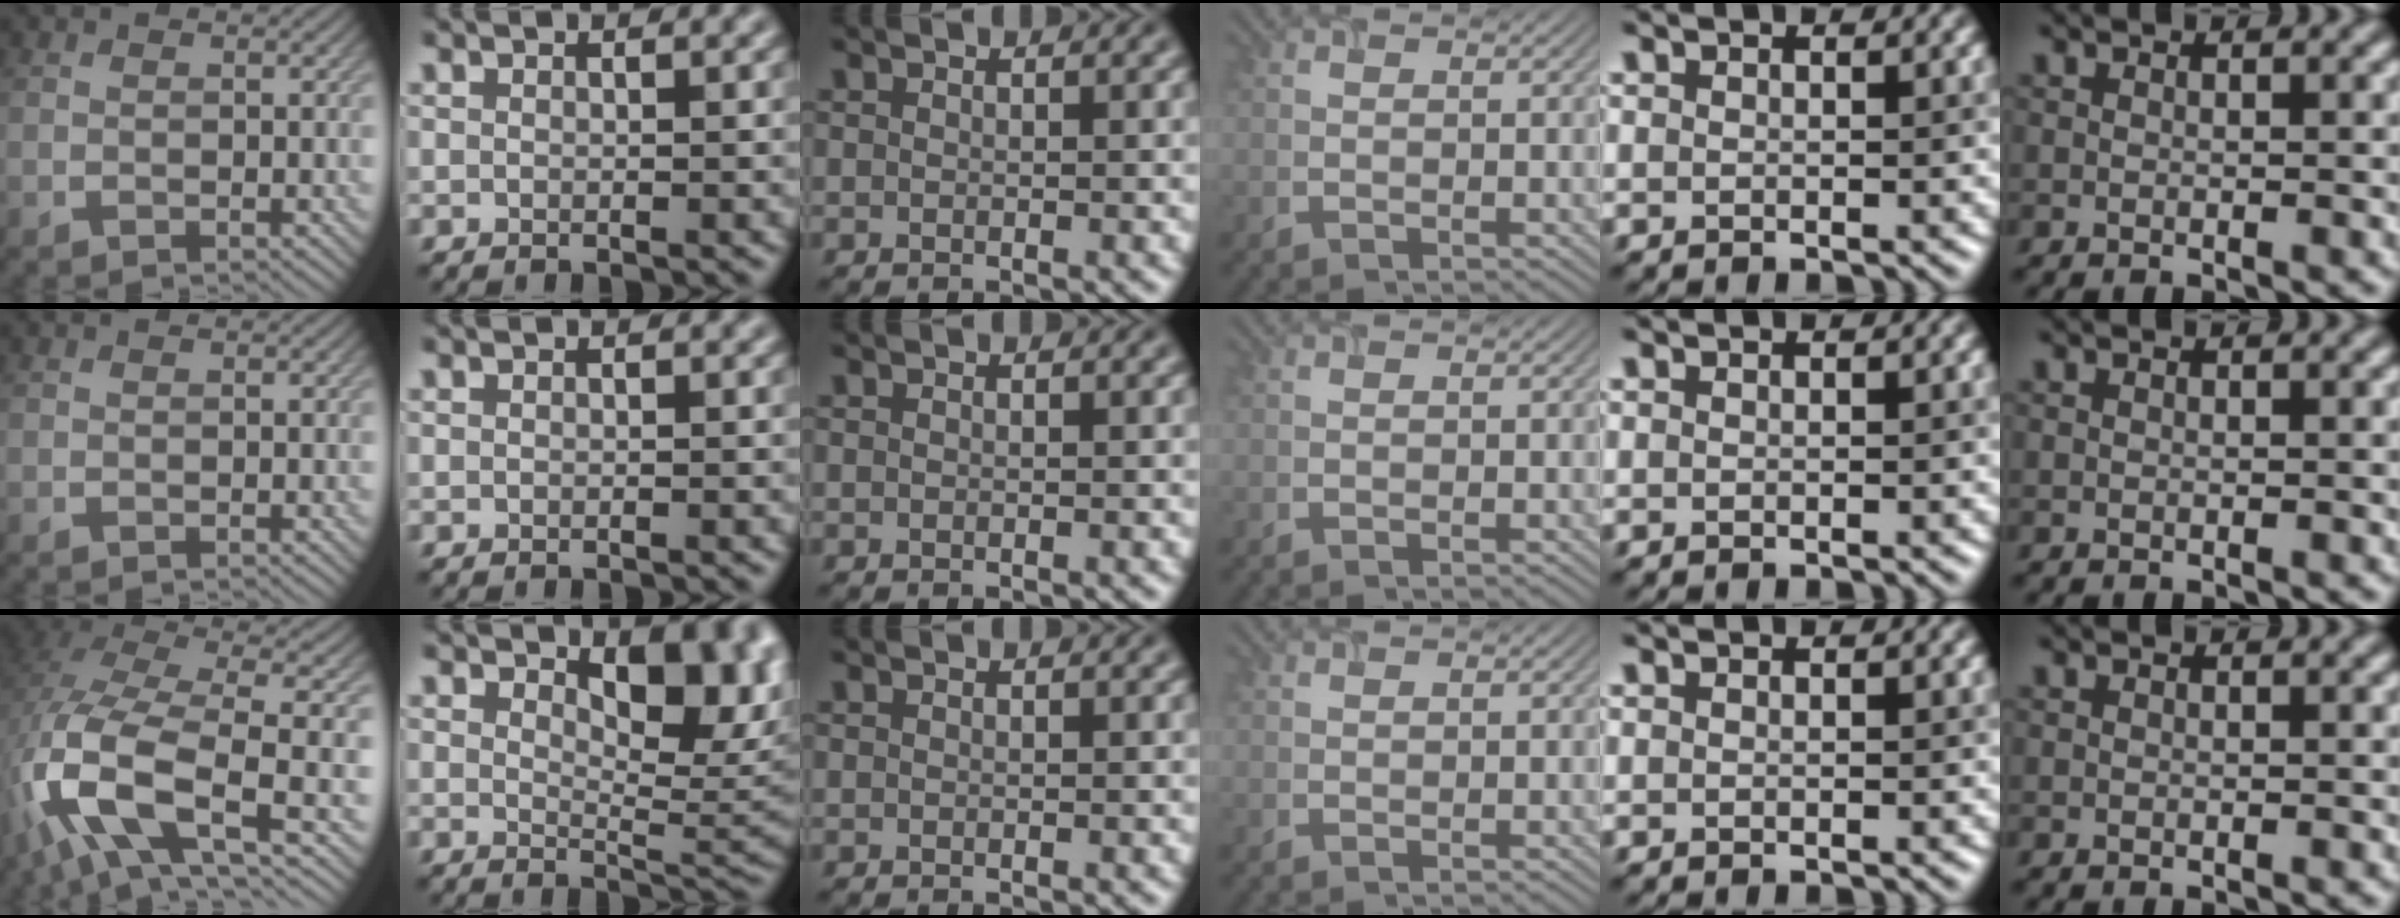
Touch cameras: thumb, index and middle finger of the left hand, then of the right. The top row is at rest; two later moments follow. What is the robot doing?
{"motion": "open", "object": "airpods case & airpods"}